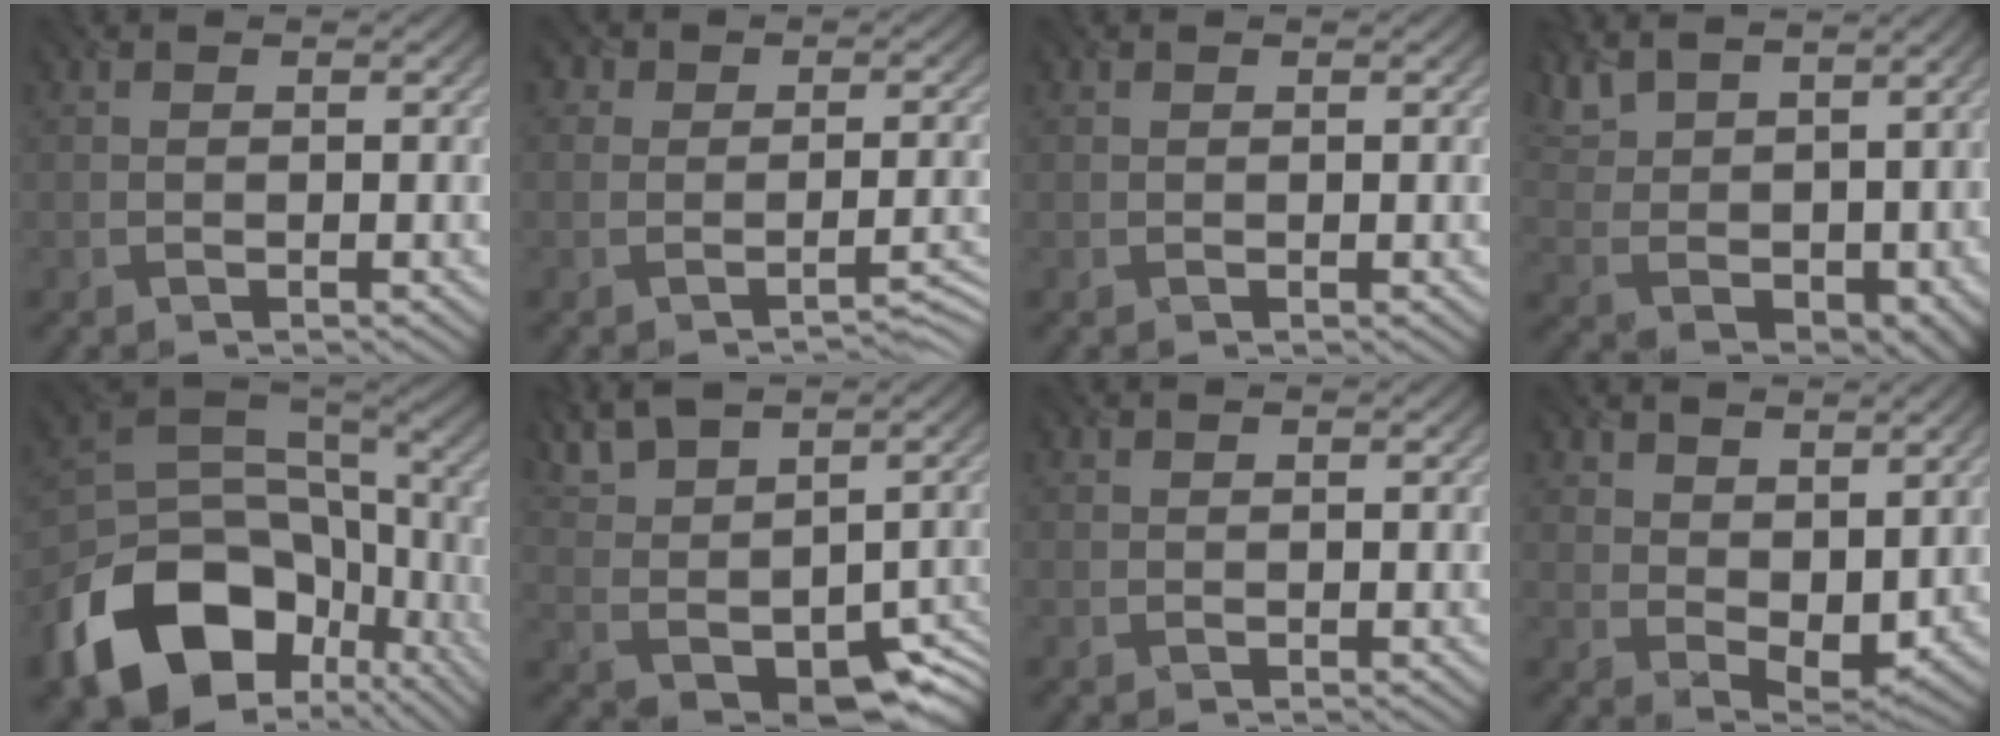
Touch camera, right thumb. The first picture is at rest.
{"total": 2.1, "force": [-0.9, 1.5, 1.2], "torque": [-0.006, 0.003, -0.019]}
{"total": 0.0}
{"total": 10.7, "force": [6.8, 5.3, 6.4], "torque": [-0.165, 0.006, 0.137]}
{"total": 17.9, "force": [-7.9, 12.6, 10.0], "torque": [-0.233, -0.046, -0.121]}
{"total": 10.6, "force": [4.0, 5.6, 8.1], "torque": [-0.169, -0.008, 0.087]}
{"total": 0.5, "force": [0.4, 0.3, 0.1], "torque": [0.000, -0.001, 0.009]}
{"total": 6.3, "force": [3.4, 3.8, 3.8], "torque": [-0.079, -0.010, 0.066]}